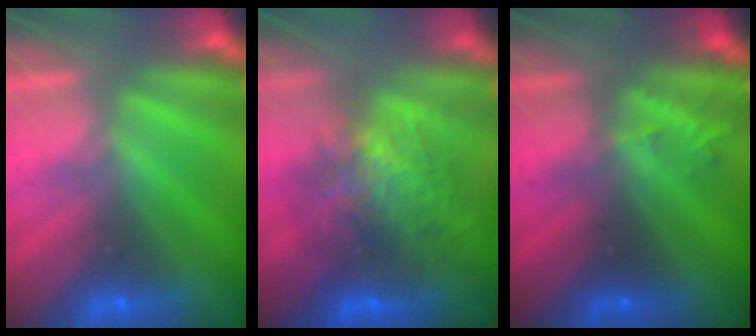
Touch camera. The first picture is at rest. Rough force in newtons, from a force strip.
{"total": 7.0}
{"total": 2.7}